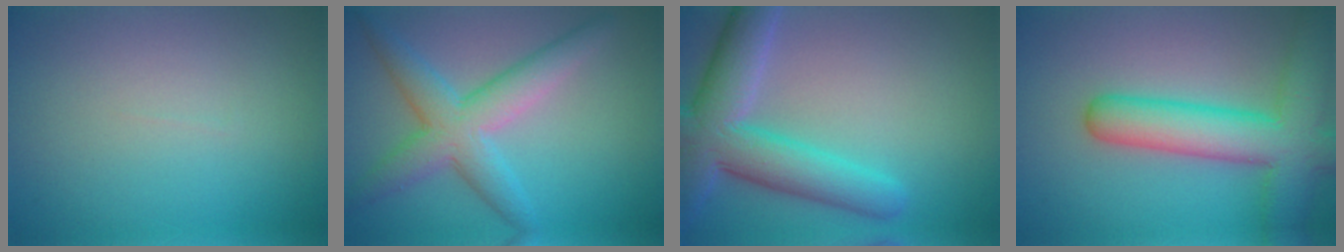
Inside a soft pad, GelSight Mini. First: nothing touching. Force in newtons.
{"total": 5.4, "press": 5.4, "slide": 0.1}
{"total": 7.5, "press": 7.5, "slide": 0.4}
{"total": 8.4, "press": 8.4, "slide": 0.3}